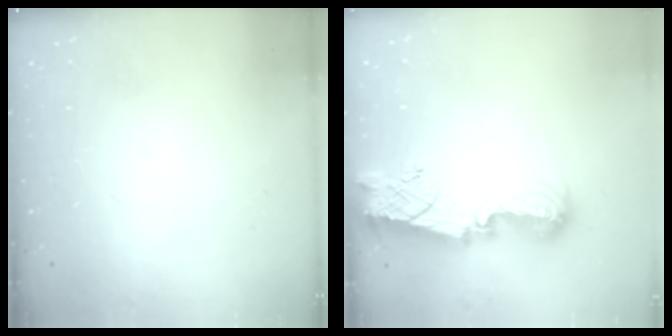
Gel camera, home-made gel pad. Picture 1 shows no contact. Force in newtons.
{"total": 12.3, "press": 12.3, "slide": 0.8}